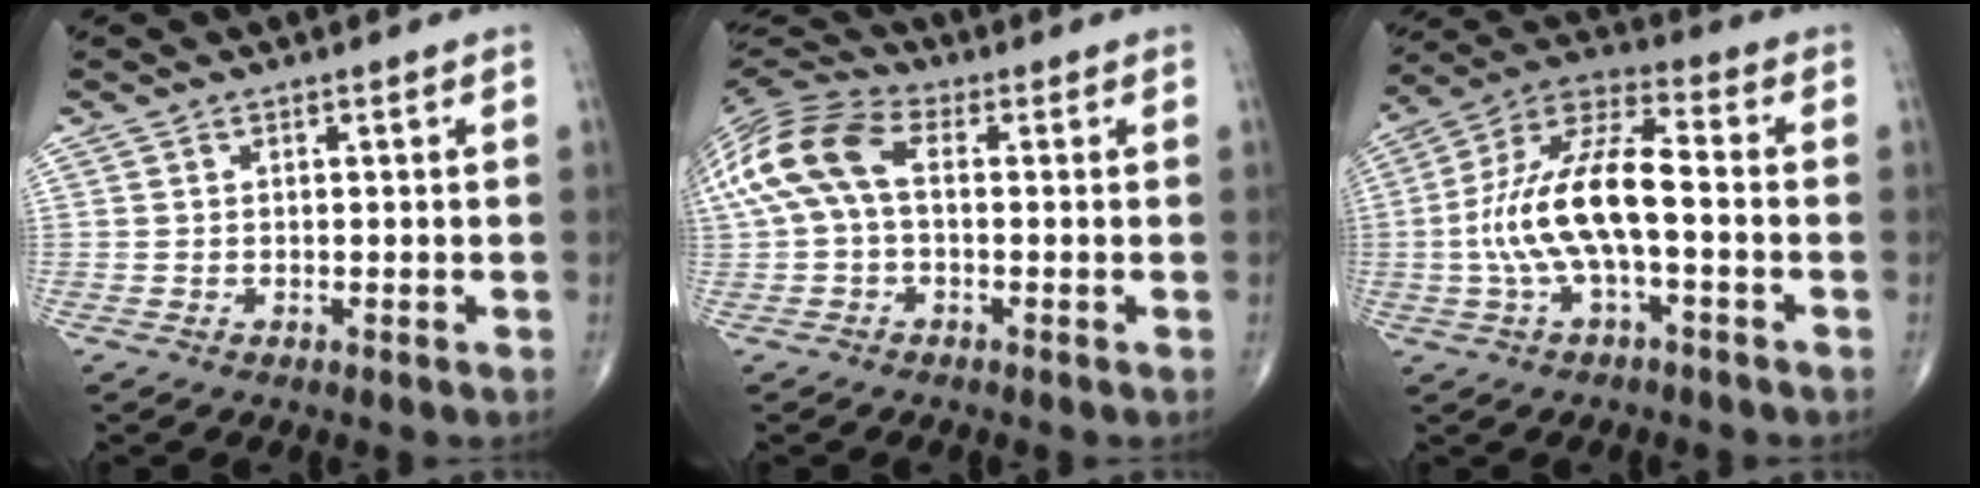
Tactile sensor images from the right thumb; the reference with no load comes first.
{"total": 12.8, "force": [1.2, 7.5, 10.3], "torque": [-0.222, 0.034, 0.012]}
{"total": 14.7, "force": [-2.0, 5.4, 13.6], "torque": [-0.279, 0.046, -0.042]}